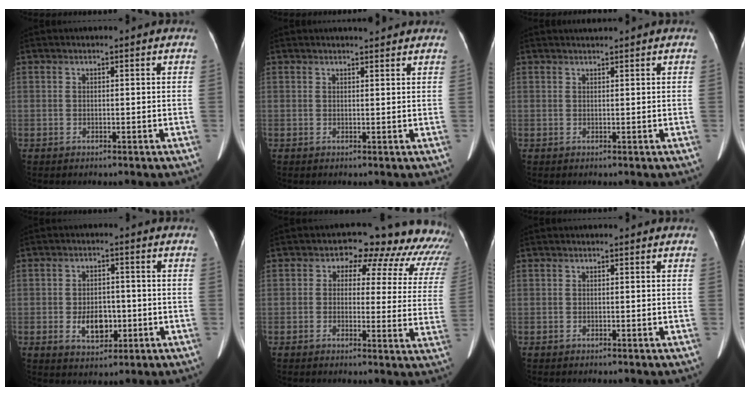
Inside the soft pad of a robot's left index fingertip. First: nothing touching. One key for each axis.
{"total": 2.6, "fx": 2.4, "fy": 0.3, "fz": 0.9, "tx": -0.018, "ty": 0.006, "tz": 0.031}
{"total": 0.9, "fx": 0.9, "fy": -0.3, "fz": 0.1, "tx": -0.008, "ty": 0.005, "tz": 0.020}
{"total": 5.7, "fx": -1.5, "fy": 3.6, "fz": 4.2, "tx": -0.078, "ty": 0.002, "tz": -0.014}
{"total": 14.8, "fx": 12.2, "fy": 6.9, "fz": 4.9, "tx": -0.013, "ty": -0.003, "tz": 0.100}
{"total": 0.0}